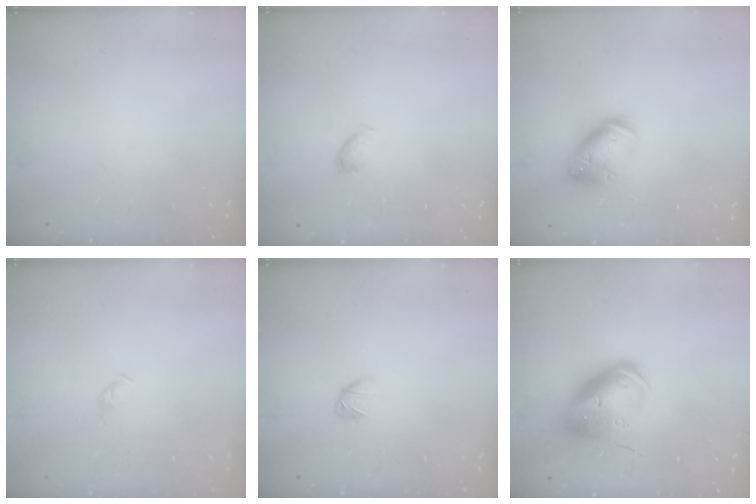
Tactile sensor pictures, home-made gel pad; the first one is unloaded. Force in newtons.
{"total": 3.7, "press": 3.7, "slide": 0.7}
{"total": 11.8, "press": 11.6, "slide": 1.8}
{"total": 2.6, "press": 2.5, "slide": 0.4}
{"total": 3.0, "press": 2.9, "slide": 0.7}
{"total": 14.4, "press": 14.2, "slide": 2.6}